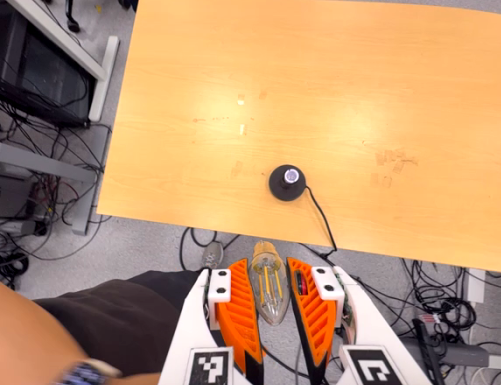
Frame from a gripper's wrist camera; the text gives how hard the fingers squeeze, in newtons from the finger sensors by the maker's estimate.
{"total": 14.0, "left": 15.9, "right": 12.0}